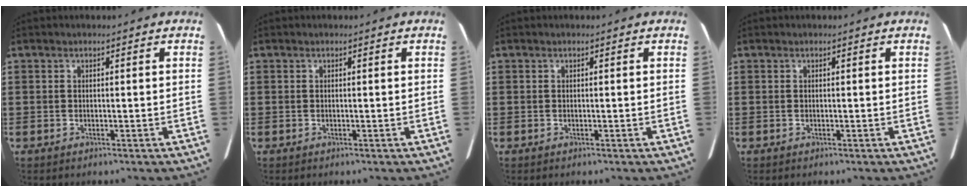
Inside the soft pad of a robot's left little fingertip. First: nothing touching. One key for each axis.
{"total": 0.0}
{"total": 0.0}
{"total": 0.0}